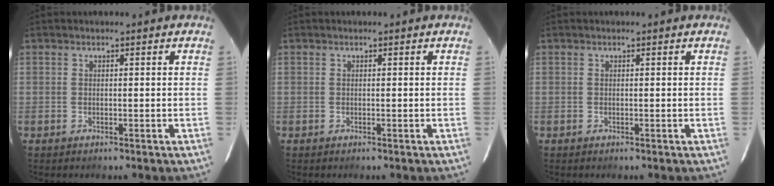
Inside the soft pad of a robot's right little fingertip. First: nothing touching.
{"total": 0.0}
{"total": 0.0}